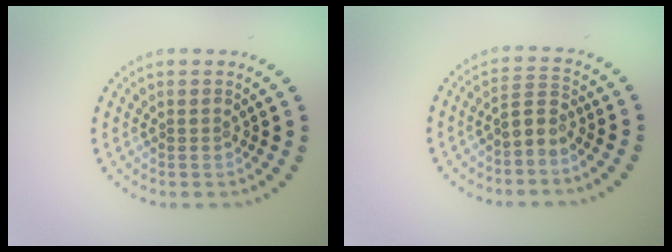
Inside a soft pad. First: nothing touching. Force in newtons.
{"total": 2.0, "press": 1.4, "slide": 1.3}